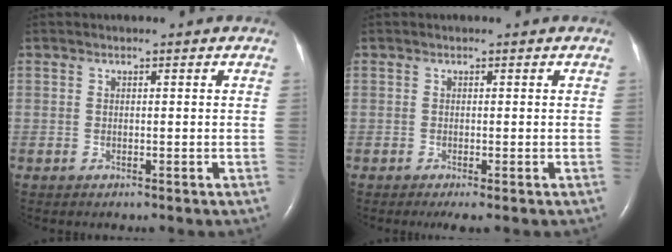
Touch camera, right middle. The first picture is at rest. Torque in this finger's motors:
{"motor_torque": [0.25, -0.19, 0.05, 0.03]}